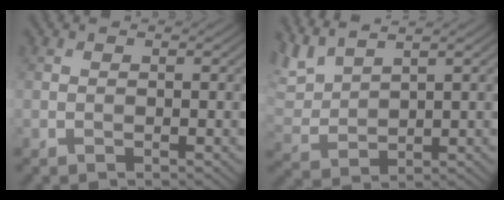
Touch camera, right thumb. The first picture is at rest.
{"total": 5.7, "force": [4.7, 1.4, 2.9], "torque": [-0.089, 0.010, 0.101]}